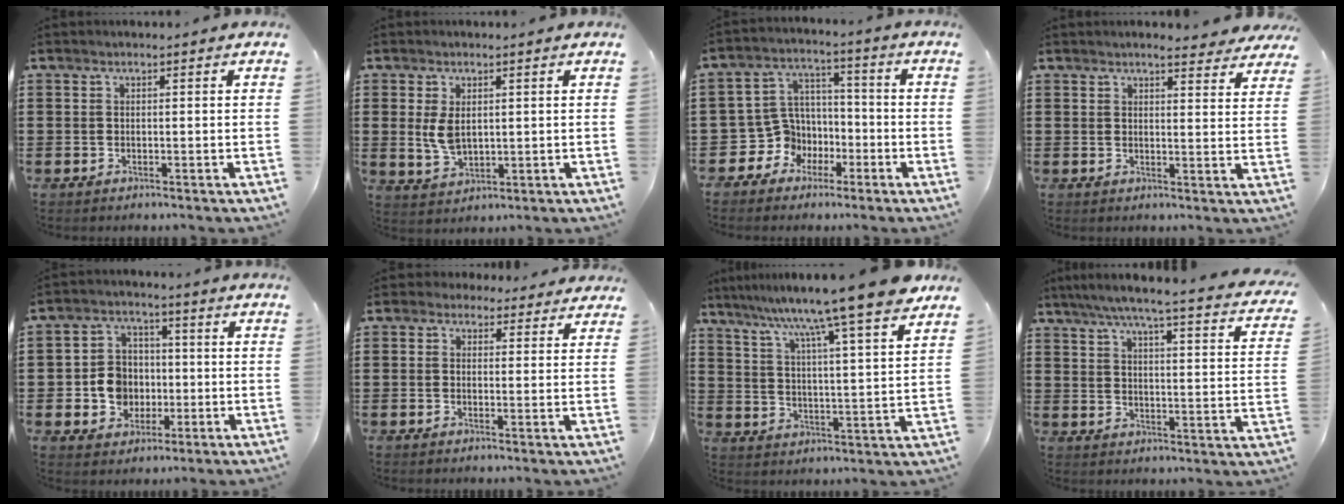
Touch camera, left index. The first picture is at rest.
{"total": 4.3, "force": [1.0, 2.6, 3.4], "torque": [-0.086, -0.001, 0.014]}
{"total": 7.5, "force": [-2.2, 7.0, 1.5], "torque": [-0.078, -0.002, -0.043]}
{"total": 3.8, "force": [3.6, -0.1, 1.4], "torque": [-0.031, -0.012, 0.063]}
{"total": 7.0, "force": [-0.8, 6.4, 2.8], "torque": [-0.076, 0.013, -0.016]}
{"total": 2.5, "force": [2.0, 1.4, 0.4], "torque": [-0.017, 0.003, 0.038]}
{"total": 10.4, "force": [8.9, -1.7, 5.2], "torque": [-0.118, -0.066, 0.137]}
{"total": 5.6, "force": [4.7, -0.5, 3.1], "torque": [-0.081, -0.037, 0.072]}